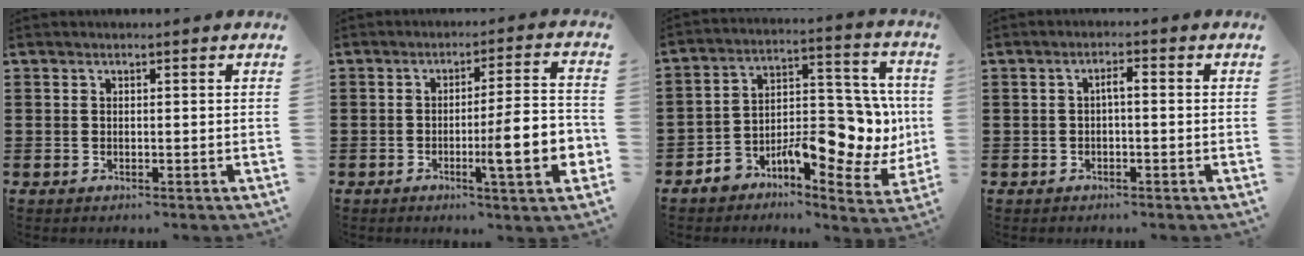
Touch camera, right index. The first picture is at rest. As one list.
[{"total": 10.3, "force": [-2.8, 1.3, 9.9], "torque": [-0.151, -0.007, -0.047]}, {"total": 11.4, "force": [-3.4, 6.2, 8.9], "torque": [-0.128, 0.008, -0.056]}, {"total": 1.8, "force": [-0.3, 0.4, 1.7], "torque": [-0.033, 0.005, -0.009]}]